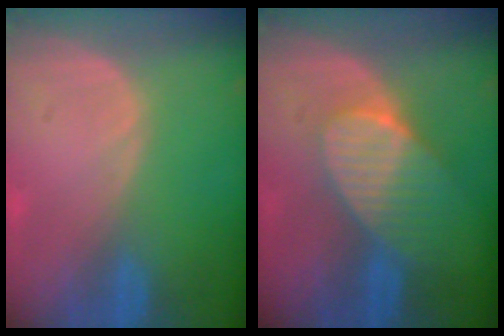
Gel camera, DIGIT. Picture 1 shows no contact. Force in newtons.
{"total": 7.4, "press": 6.8, "slide": 2.8}